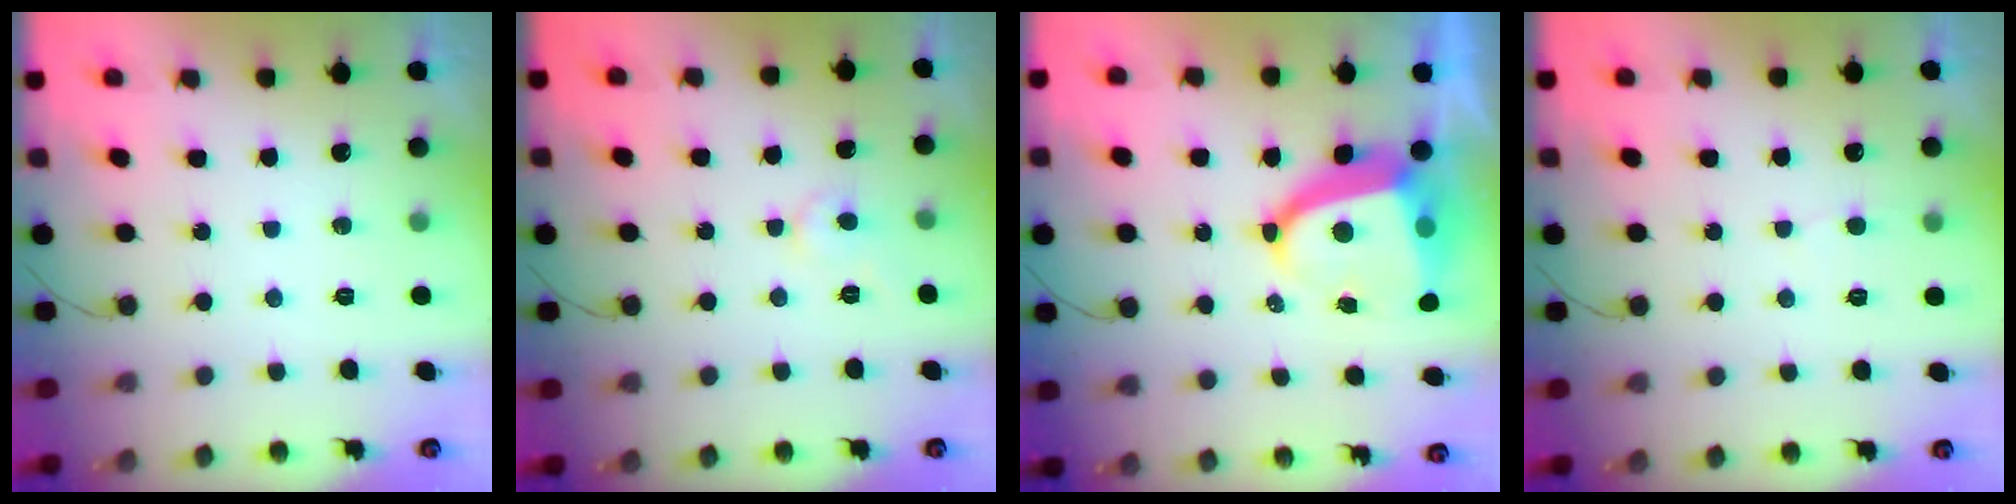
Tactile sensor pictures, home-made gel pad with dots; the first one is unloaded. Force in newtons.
{"total": 4.0, "press": 3.9, "slide": 0.3}
{"total": 11.0, "press": 10.9, "slide": 1.8}
{"total": 3.4, "press": 3.4, "slide": 0.3}